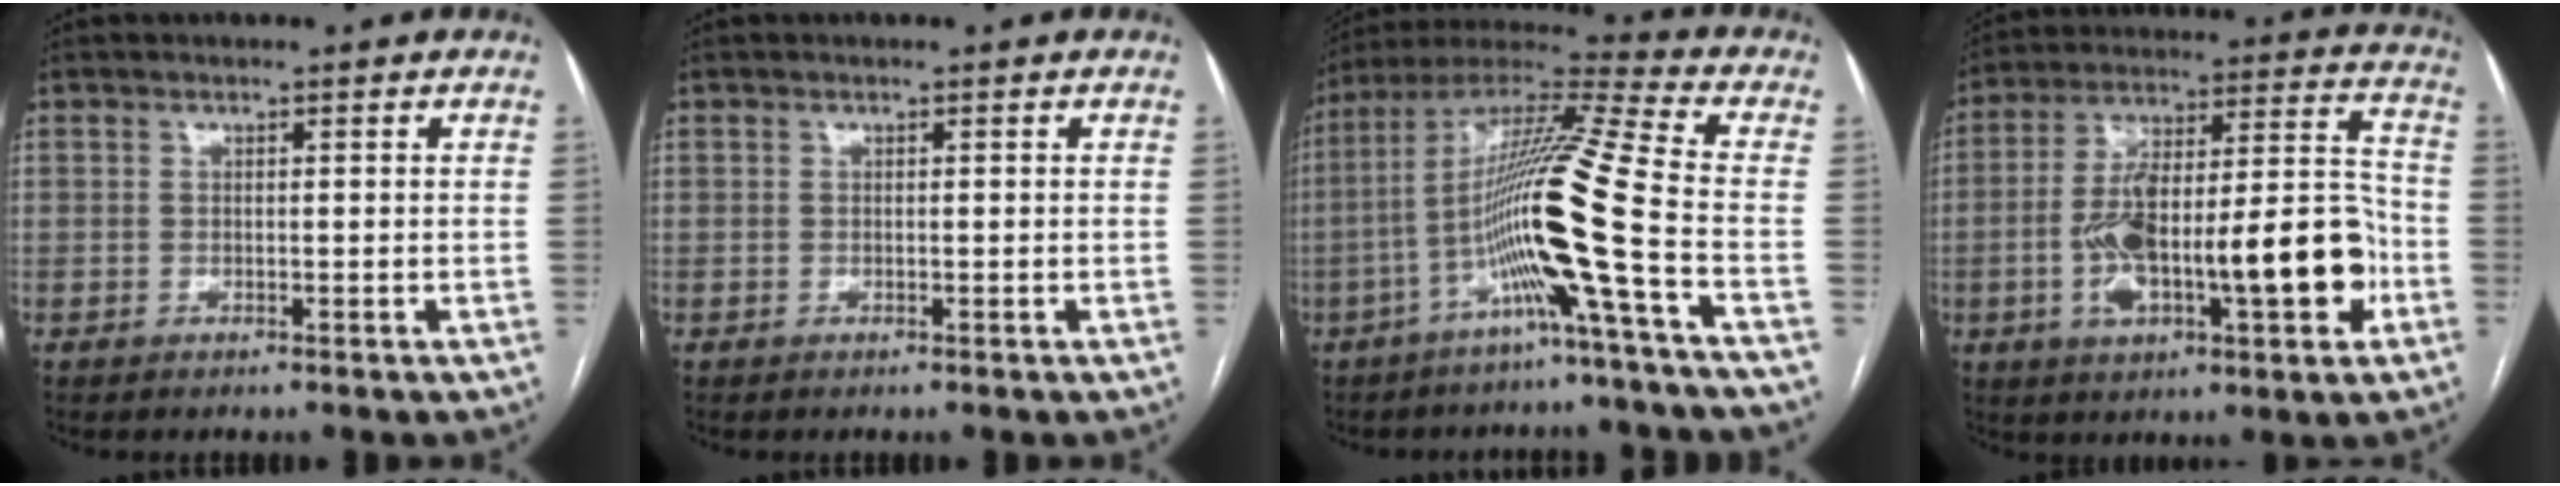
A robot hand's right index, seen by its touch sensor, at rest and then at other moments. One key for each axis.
{"total": 0.0}
{"total": 16.6, "fx": -5.2, "fy": -2.2, "fz": 15.6, "tx": -0.297, "ty": 0.002, "tz": -0.109}
{"total": 22.1, "fx": -5.9, "fy": 5.5, "fz": 20.5, "tx": -0.321, "ty": 0.027, "tz": -0.082}